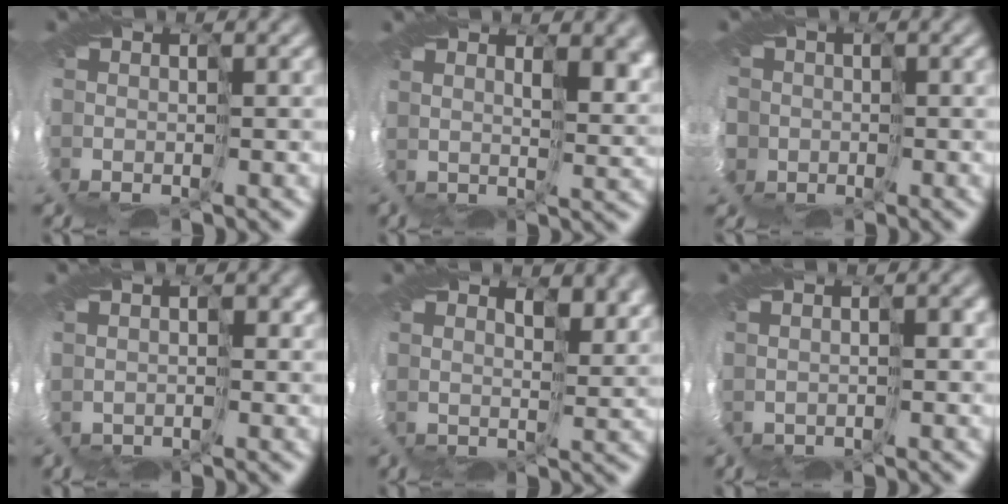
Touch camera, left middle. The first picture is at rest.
{"total": 4.9, "force": [2.9, 2.0, 3.4], "torque": [-0.055, 0.004, 0.054]}
{"total": 11.4, "force": [-4.6, 10.1, 2.8], "torque": [-0.107, -0.034, -0.113]}
{"total": 2.3, "force": [1.3, 1.6, 1.1], "torque": [-0.012, 0.016, 0.026]}
{"total": 3.6, "force": [3.2, 0.8, 1.5], "torque": [-0.026, 0.006, 0.049]}
{"total": 0.8, "force": [0.5, 0.4, 0.6], "torque": [-0.004, 0.011, 0.012]}